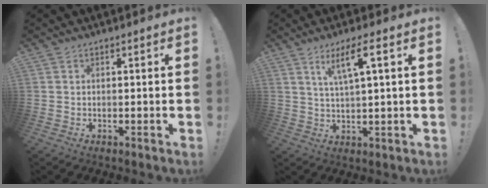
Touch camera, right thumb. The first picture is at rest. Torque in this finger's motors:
{"motor_torque": [0.02, 0.02, 0.06, 0.06, 0.01]}